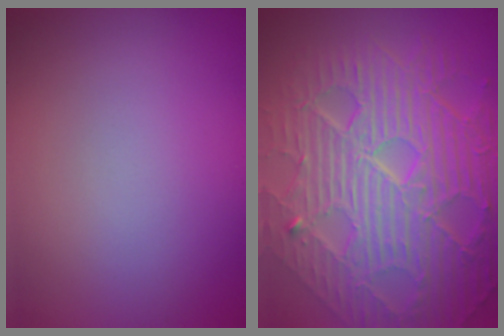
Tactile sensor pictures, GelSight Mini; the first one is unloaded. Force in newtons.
{"total": 11.4, "press": 7.5, "slide": 8.5}